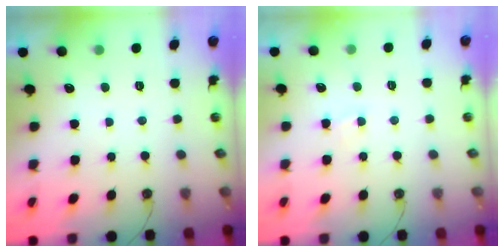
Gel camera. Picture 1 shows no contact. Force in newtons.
{"total": 2.8, "press": 2.8, "slide": 0.4}